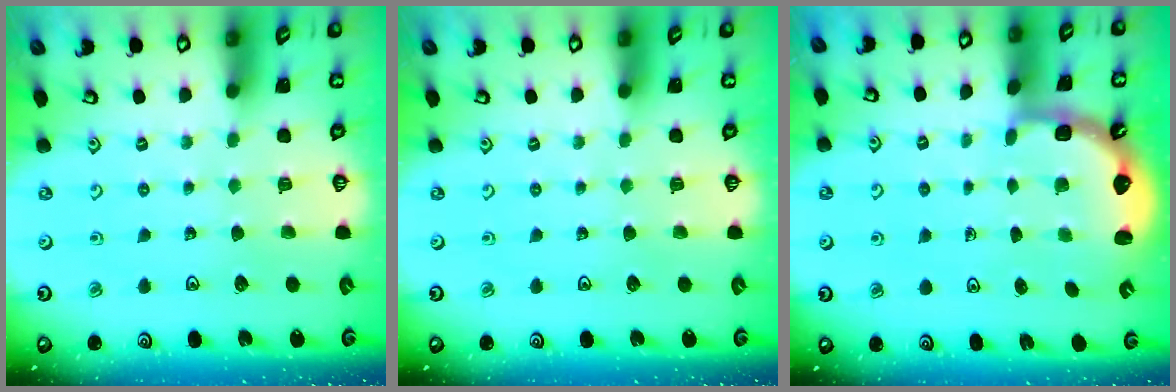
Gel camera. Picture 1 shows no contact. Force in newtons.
{"total": 0.0}
{"total": 2.6, "press": 2.2, "slide": 1.3}